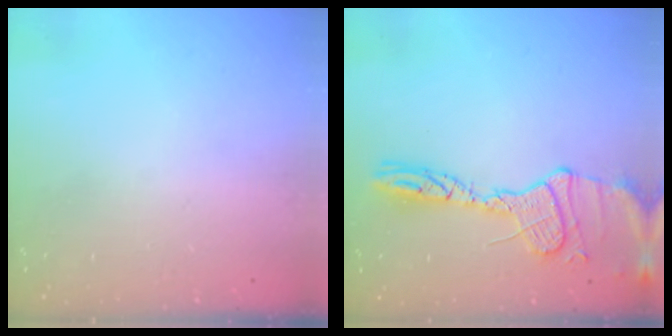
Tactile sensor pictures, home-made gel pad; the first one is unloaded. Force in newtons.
{"total": 15.6, "press": 15.6, "slide": 1.3}